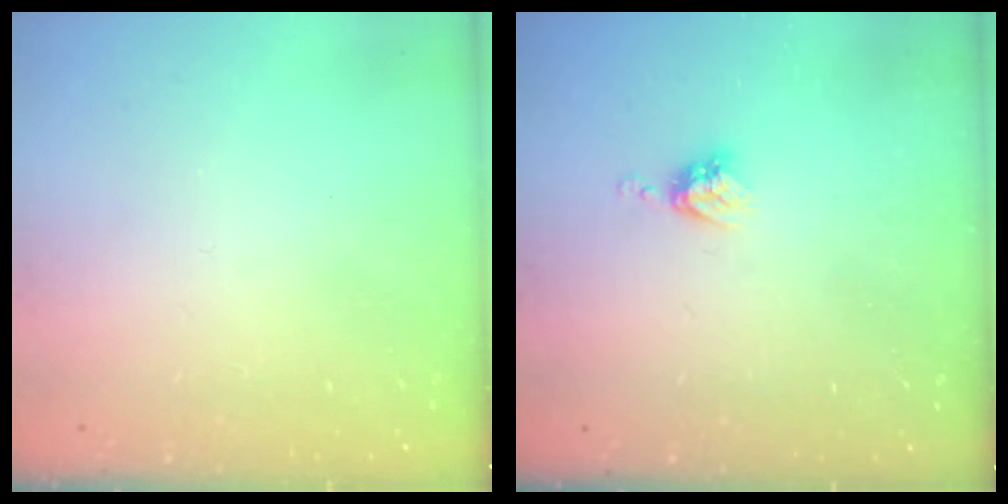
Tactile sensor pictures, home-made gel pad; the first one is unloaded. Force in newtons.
{"total": 4.0, "press": 4.0, "slide": 0.5}